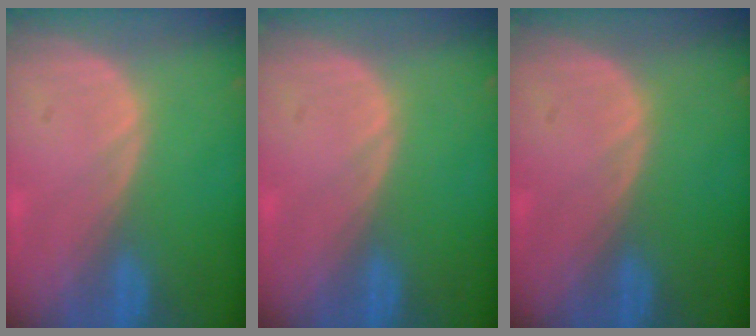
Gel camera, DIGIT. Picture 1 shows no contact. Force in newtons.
{"total": 0.0}
{"total": 0.0}